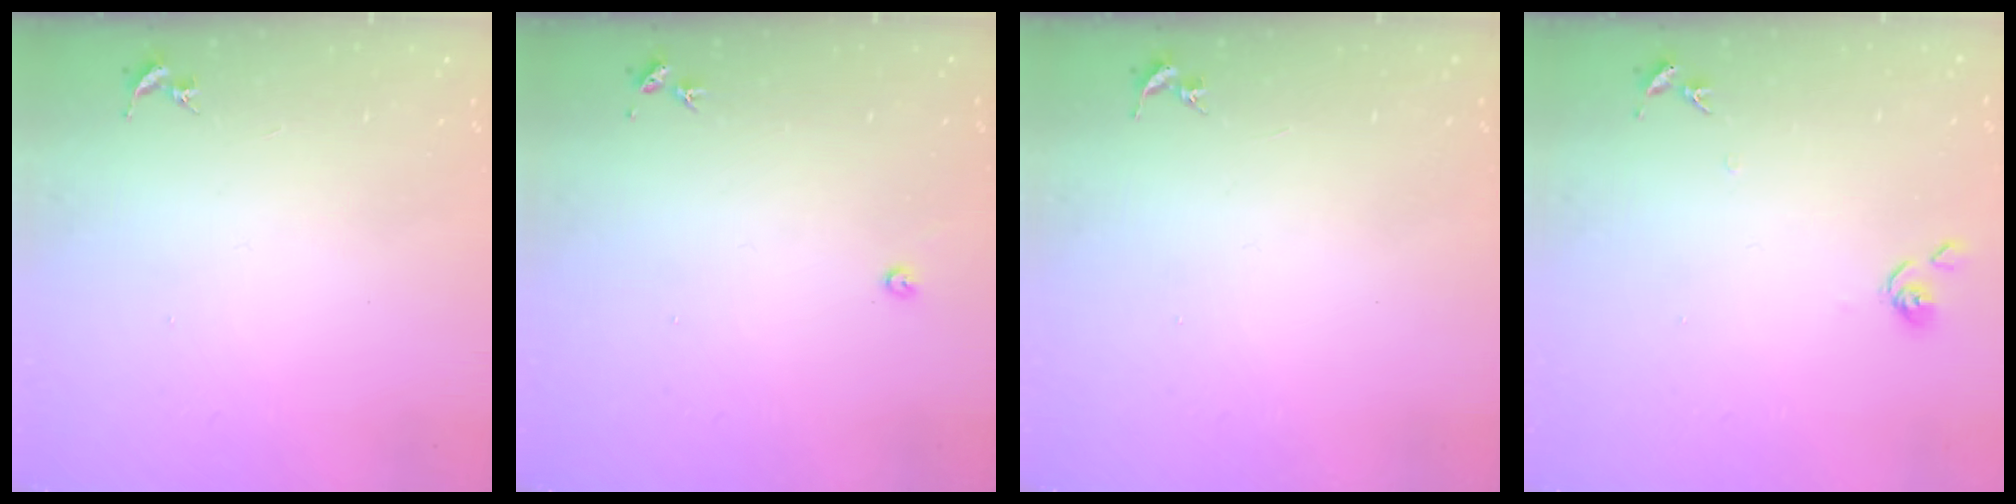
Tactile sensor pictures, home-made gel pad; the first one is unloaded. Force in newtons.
{"total": 2.4, "press": 2.4, "slide": 0.3}
{"total": 0.0}
{"total": 6.7, "press": 6.7, "slide": 0.6}